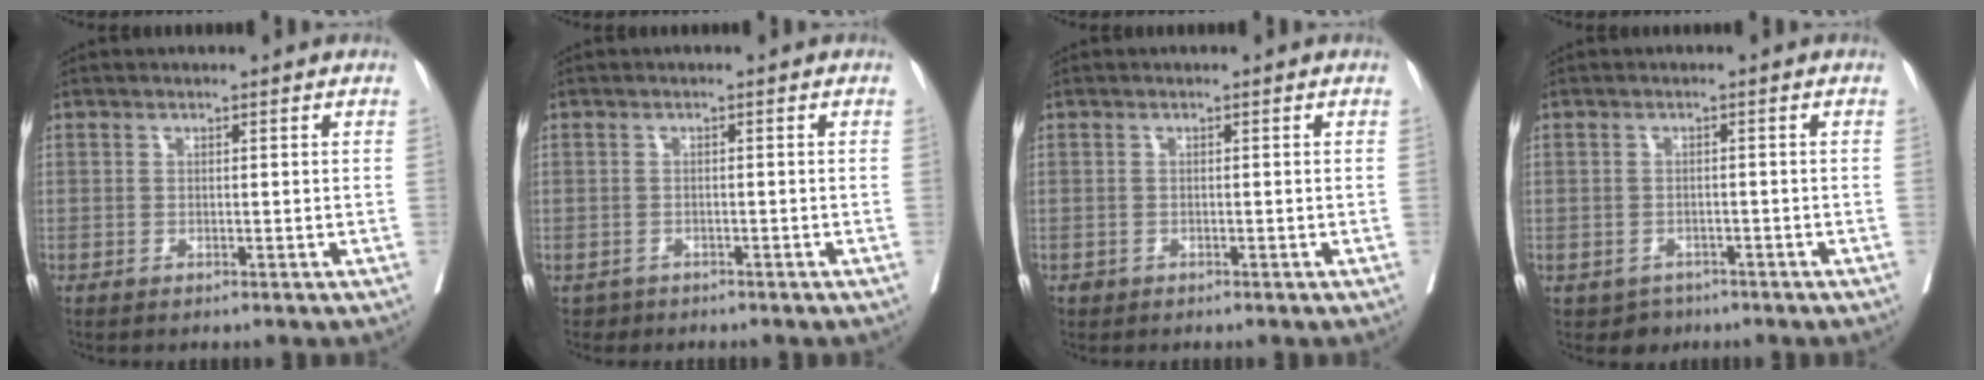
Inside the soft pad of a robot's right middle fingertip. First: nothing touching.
{"total": 1.7, "force": [-1.3, 1.1, -0.3], "torque": [-0.001, 0.005, -0.021]}
{"total": 0.6, "force": [-0.4, 0.5, 0.0], "torque": [-0.004, 0.003, -0.005]}
{"total": 2.9, "force": [-1.8, 2.3, 0.1], "torque": [-0.002, 0.008, -0.024]}